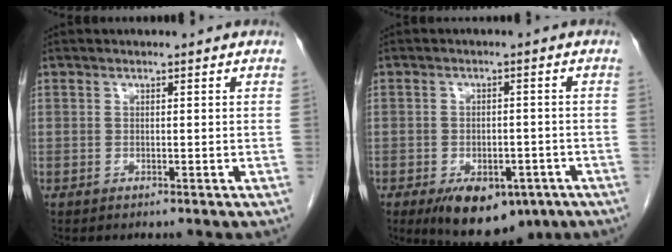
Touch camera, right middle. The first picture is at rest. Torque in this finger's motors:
{"motor_torque": [0.34, -0.76, 0.42, 0.07]}